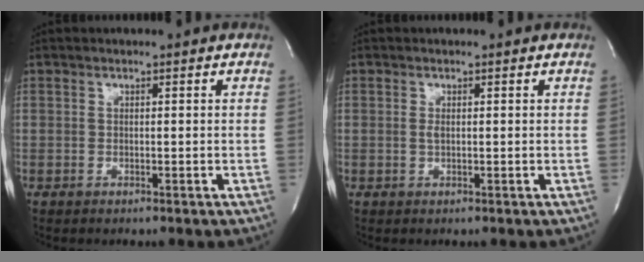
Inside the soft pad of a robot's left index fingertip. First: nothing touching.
{"total": 0.9, "force": [-0.6, 0.3, 0.6], "torque": [-0.014, -0.006, -0.008]}